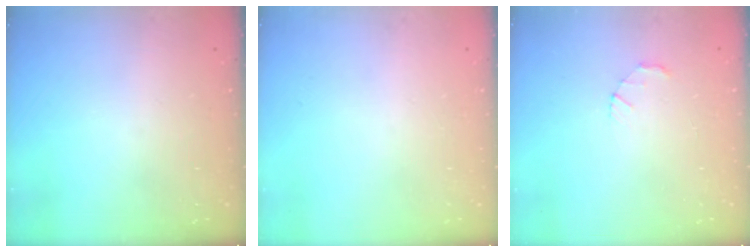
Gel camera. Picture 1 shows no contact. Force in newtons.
{"total": 0.0}
{"total": 1.4, "press": 1.3, "slide": 0.3}